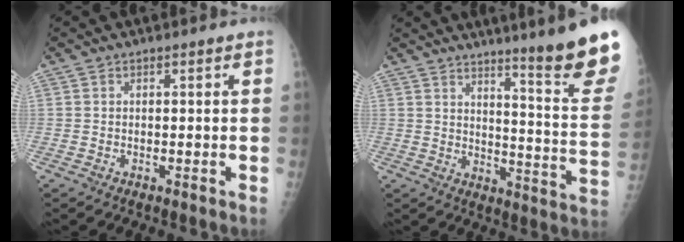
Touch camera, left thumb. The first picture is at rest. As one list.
[{"total": 18.8, "force": [13.9, 0.3, 12.6], "torque": [-0.136, -0.116, 0.182]}]